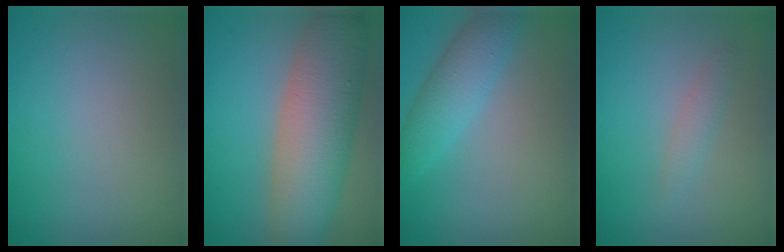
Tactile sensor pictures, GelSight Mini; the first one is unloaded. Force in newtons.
{"total": 8.8, "press": 8.8, "slide": 0.4}
{"total": 3.5, "press": 3.5, "slide": 0.2}
{"total": 1.2, "press": 1.2, "slide": 0.1}